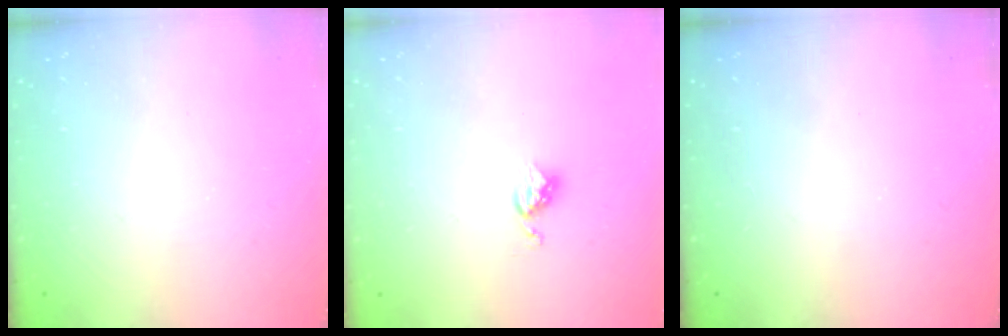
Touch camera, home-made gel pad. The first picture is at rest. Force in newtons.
{"total": 3.6, "press": 3.6, "slide": 0.4}
{"total": 0.0}